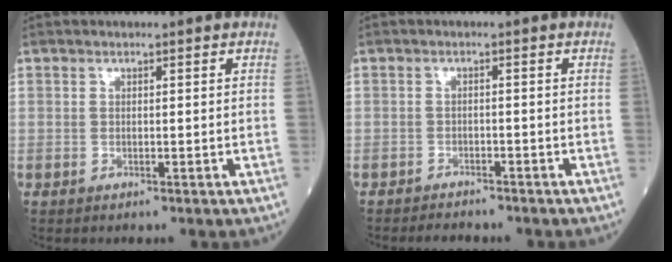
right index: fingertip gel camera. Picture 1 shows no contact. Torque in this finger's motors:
{"motor_torque": [0.12, -0.45, 0.14, 0.00]}